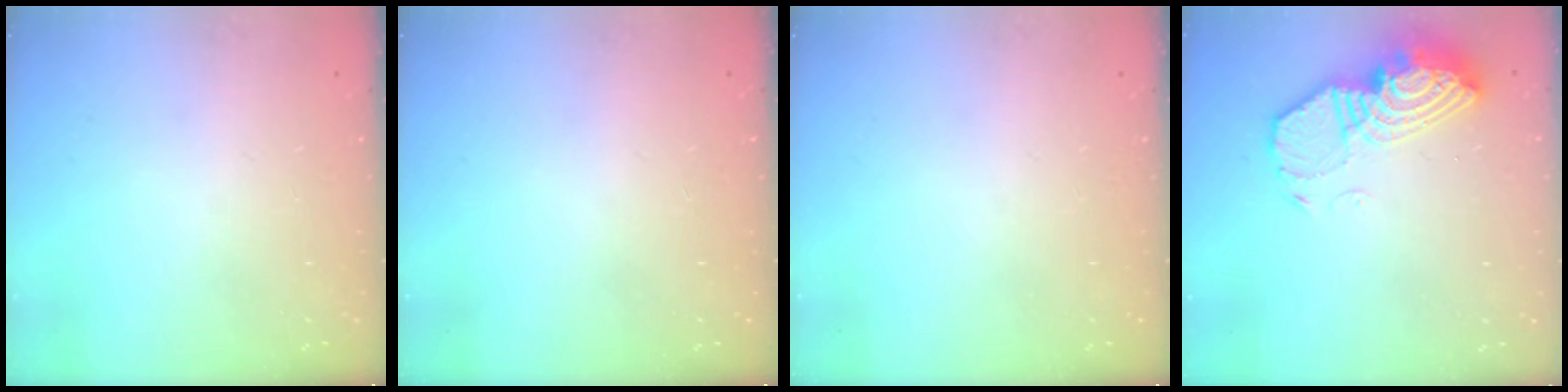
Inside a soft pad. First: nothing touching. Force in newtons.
{"total": 1.2, "press": 1.2, "slide": 0.2}
{"total": 0.0}
{"total": 14.0, "press": 14.0, "slide": 1.0}